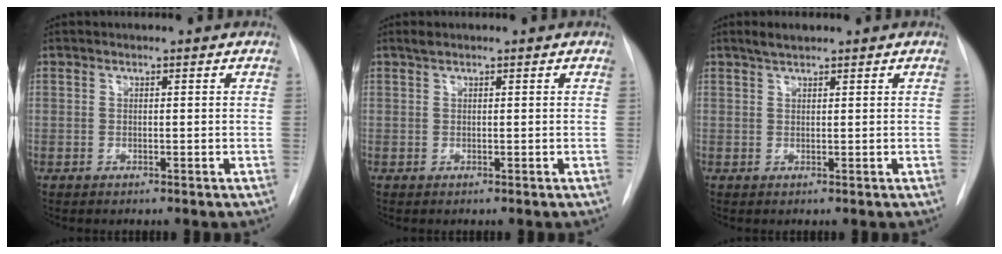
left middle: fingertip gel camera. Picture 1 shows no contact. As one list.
[{"total": 0.7, "force": [0.6, 0.1, 0.4], "torque": [-0.014, 0.008, 0.015]}, {"total": 1.9, "force": [1.6, 0.4, 0.9], "torque": [-0.024, 0.005, 0.031]}]